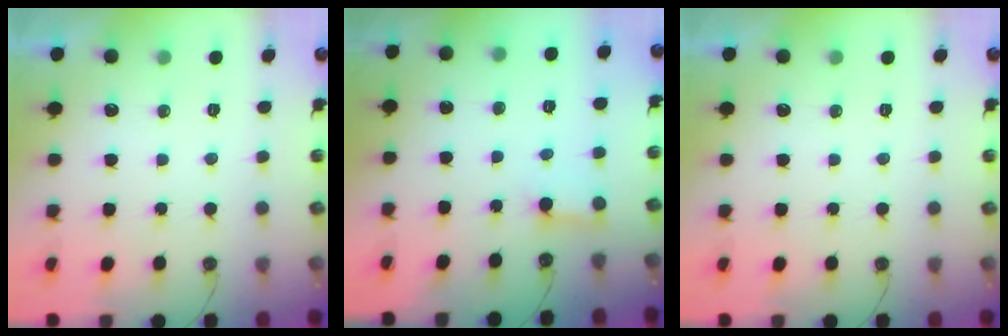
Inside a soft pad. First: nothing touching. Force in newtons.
{"total": 2.7, "press": 2.7, "slide": 0.1}
{"total": 0.0}